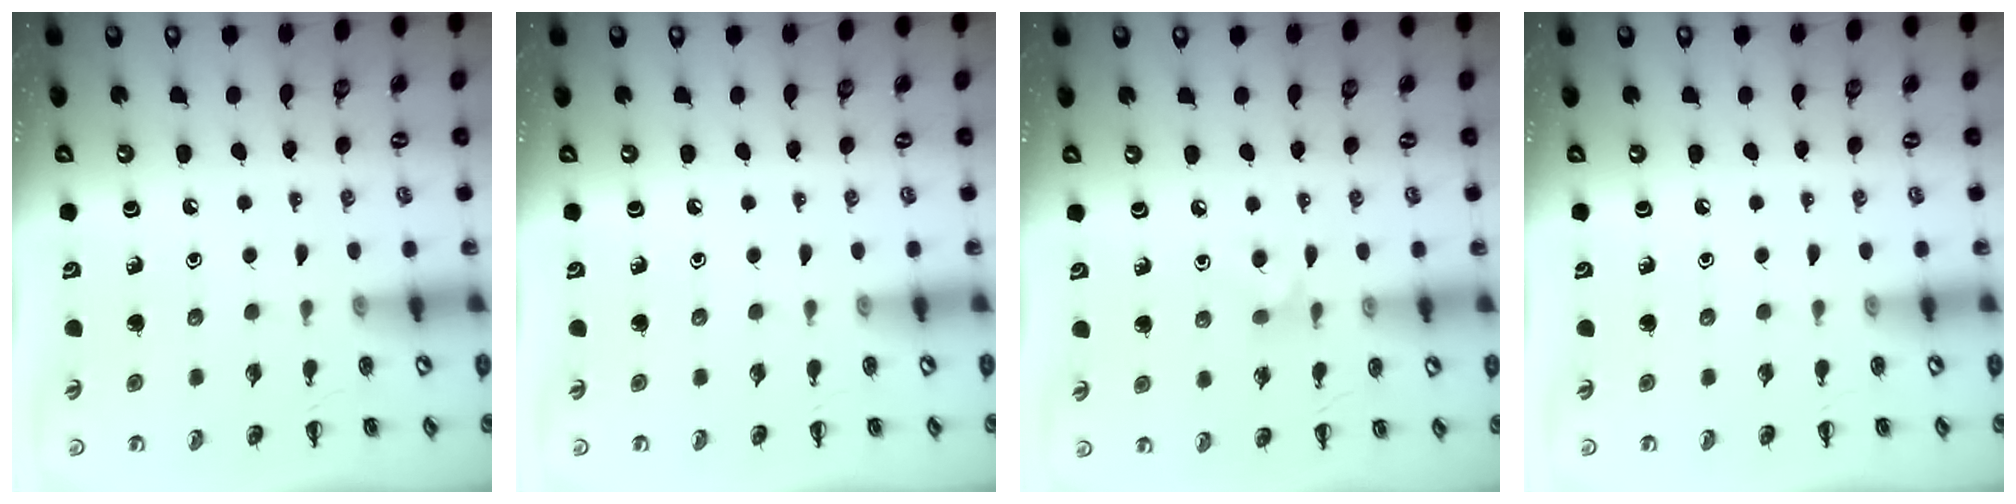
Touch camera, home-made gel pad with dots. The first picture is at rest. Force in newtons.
{"total": 0.0}
{"total": 5.1, "press": 4.8, "slide": 1.8}
{"total": 0.0}